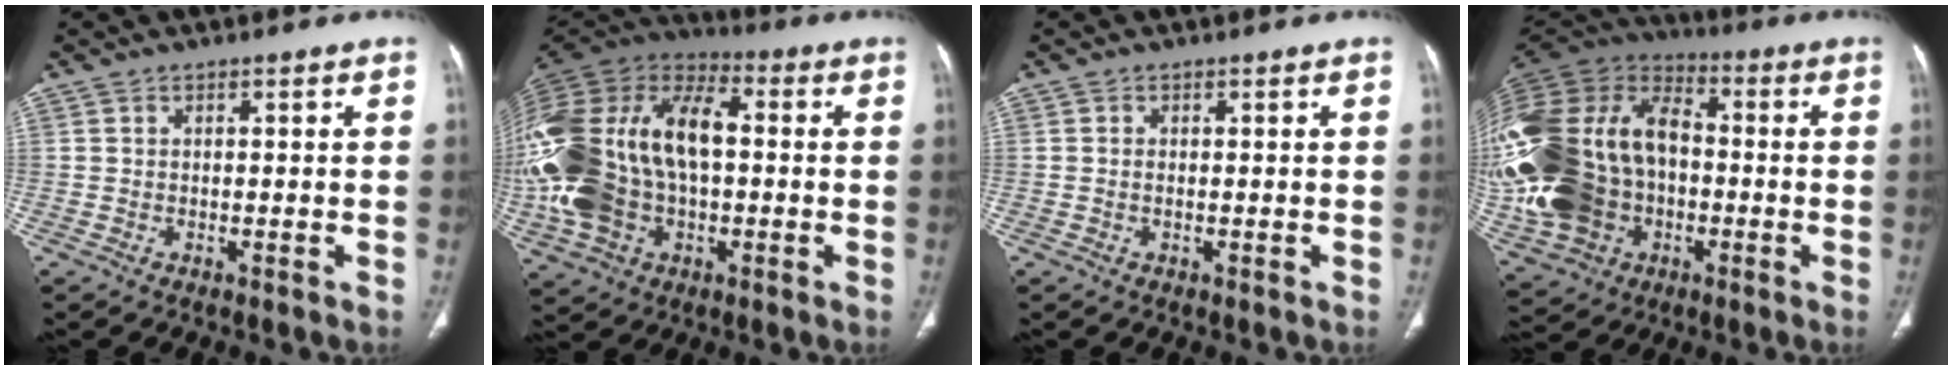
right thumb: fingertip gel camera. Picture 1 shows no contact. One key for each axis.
{"total": 29.8, "fx": 0.1, "fy": 18.2, "fz": 23.6, "tx": -0.520, "ty": 0.030, "tz": 0.007}
{"total": 0.6, "fx": -0.1, "fy": 0.3, "fz": 0.5, "tx": -0.014, "ty": 0.001, "tz": -0.001}
{"total": 32.3, "fx": -3.7, "fy": 23.5, "fz": 21.9, "tx": -0.517, "ty": 0.039, "tz": -0.059}